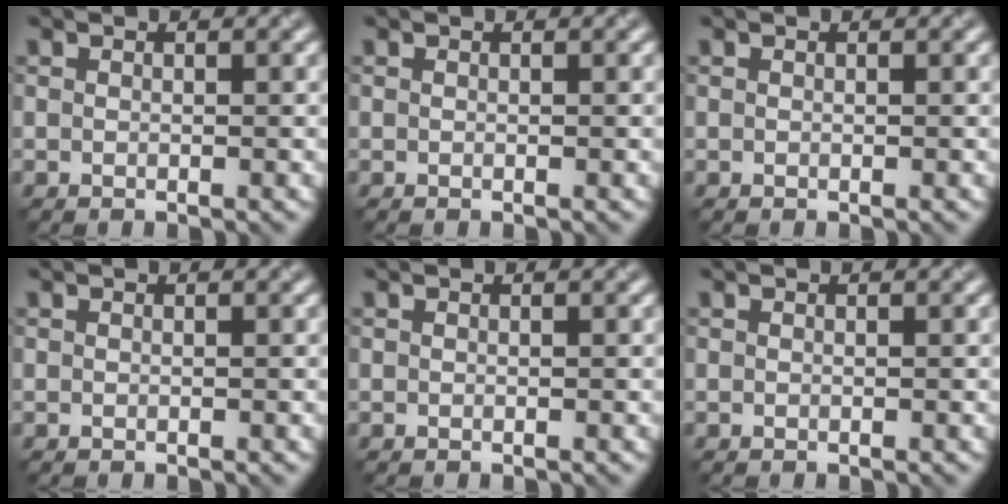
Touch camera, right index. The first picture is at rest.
{"total": 0.0}
{"total": 0.0}
{"total": 0.0}
{"total": 0.0}
{"total": 0.0}